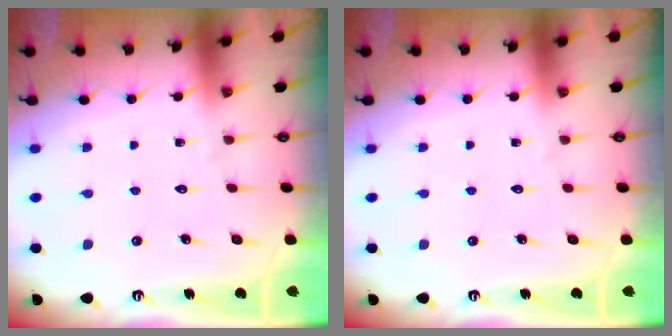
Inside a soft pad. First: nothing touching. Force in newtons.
{"total": 0.0}